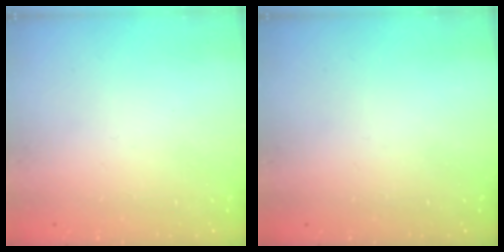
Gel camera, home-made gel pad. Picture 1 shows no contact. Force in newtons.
{"total": 0.0}